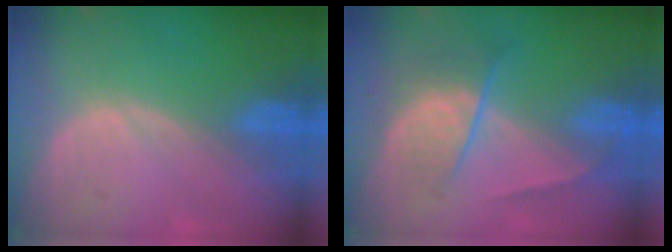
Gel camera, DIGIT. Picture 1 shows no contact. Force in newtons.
{"total": 6.8, "press": 5.9, "slide": 3.4}